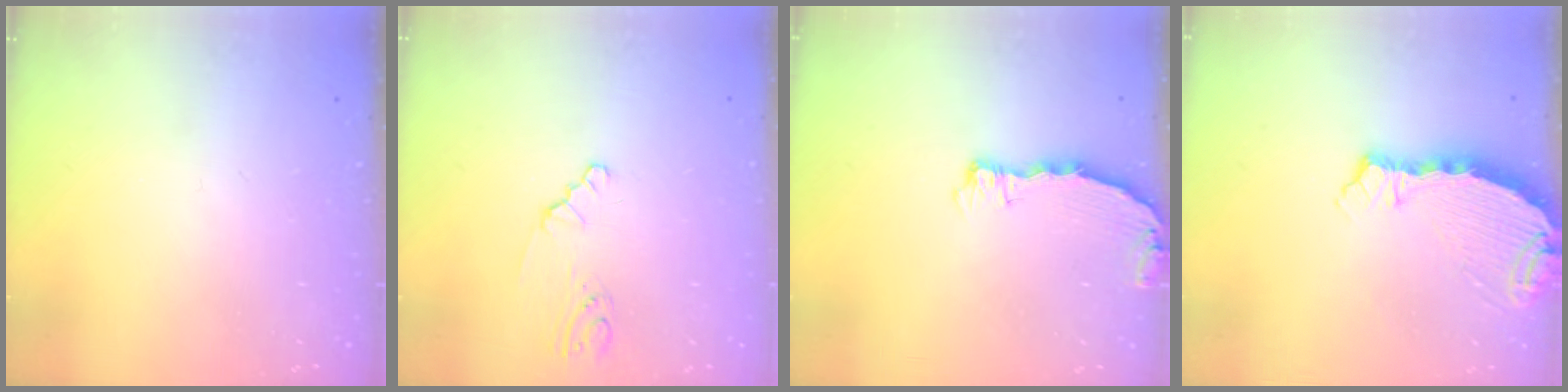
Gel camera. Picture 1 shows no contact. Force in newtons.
{"total": 0.8, "press": 0.8, "slide": 0.2}
{"total": 3.7, "press": 3.7, "slide": 0.4}
{"total": 6.9, "press": 6.4, "slide": 2.7}